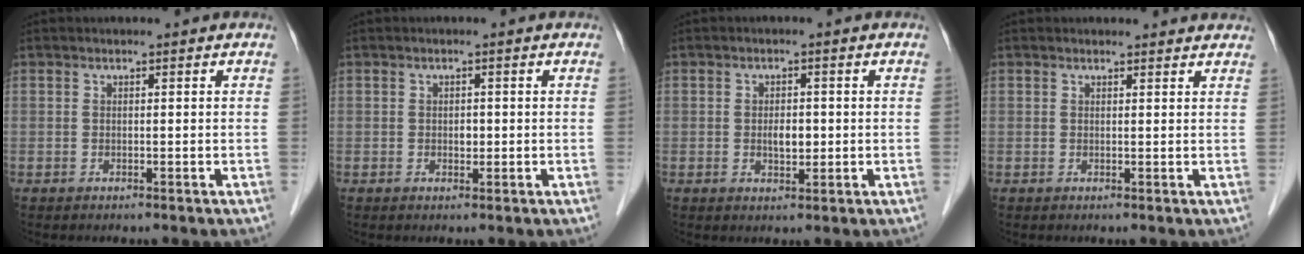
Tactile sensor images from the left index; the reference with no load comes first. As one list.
[{"total": 1.1, "force": [-0.1, 0.7, 0.8], "torque": [-0.015, 0.001, 0.000]}, {"total": 2.7, "force": [-0.2, 1.4, 2.3], "torque": [-0.041, 0.001, -0.001]}, {"total": 3.9, "force": [3.7, 0.9, 0.5], "torque": [-0.006, 0.008, 0.033]}]